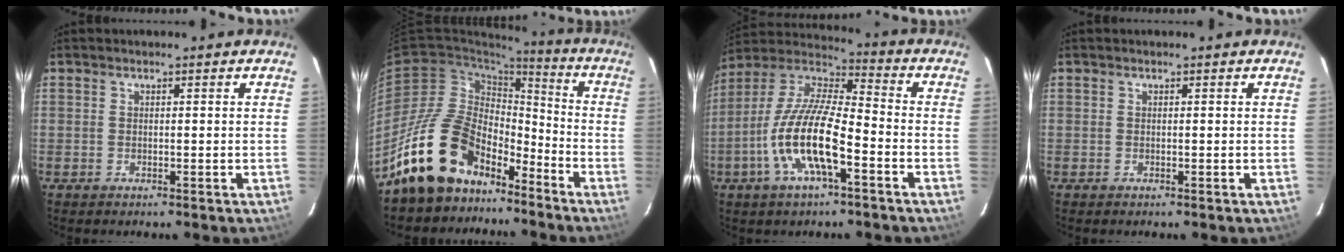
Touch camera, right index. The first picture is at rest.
{"total": 18.2, "force": [-13.2, 10.0, 7.6], "torque": [-0.153, 0.026, -0.219]}
{"total": 15.6, "force": [-6.0, 4.3, 13.7], "torque": [-0.278, -0.008, -0.123]}
{"total": 0.0}